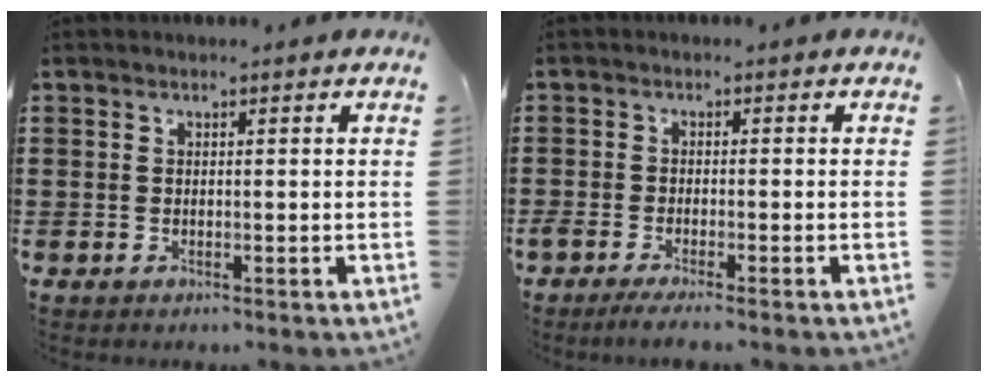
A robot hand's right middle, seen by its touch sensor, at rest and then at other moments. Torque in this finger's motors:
{"motor_torque": [1.78, -0.32, 0.25, 0.10]}